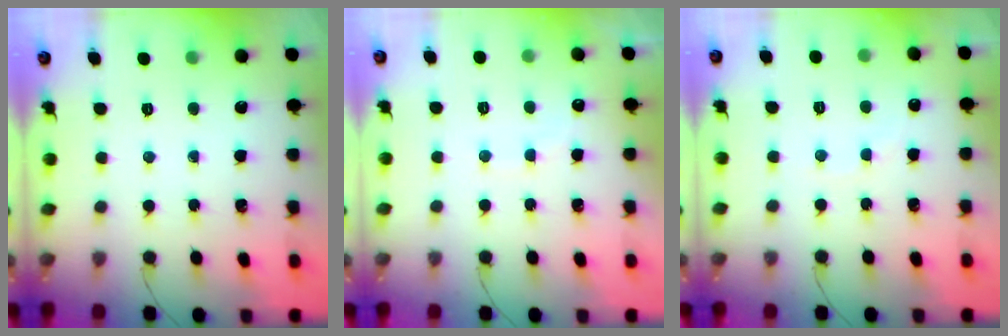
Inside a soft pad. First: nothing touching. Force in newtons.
{"total": 6.8, "press": 6.7, "slide": 1.3}
{"total": 5.6, "press": 5.6, "slide": 1.0}